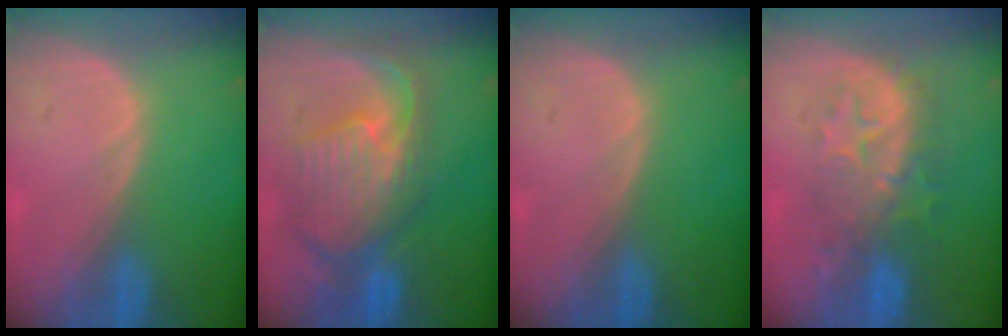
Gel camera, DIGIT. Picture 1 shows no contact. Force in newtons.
{"total": 11.0, "press": 9.6, "slide": 5.3}
{"total": 0.0}
{"total": 8.4, "press": 8.2, "slide": 1.6}